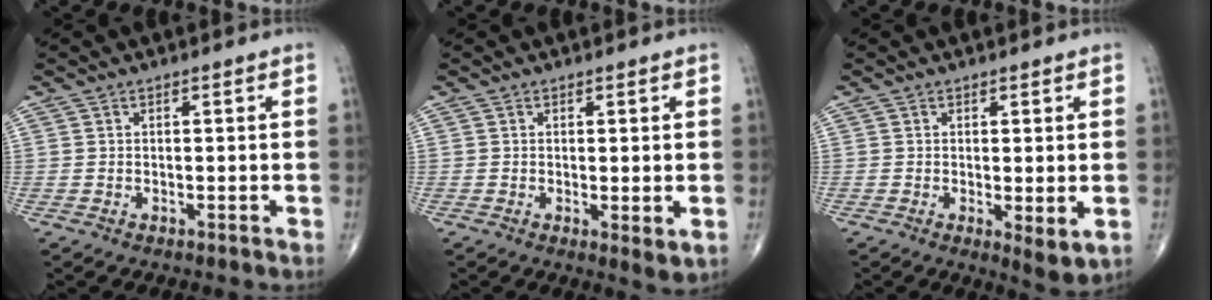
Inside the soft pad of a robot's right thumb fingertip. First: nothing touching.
{"total": 2.8, "force": [-0.1, 0.7, 2.7], "torque": [-0.046, -0.014, -0.003]}
{"total": 4.2, "force": [-0.4, 1.2, 4.0], "torque": [-0.064, -0.017, -0.006]}